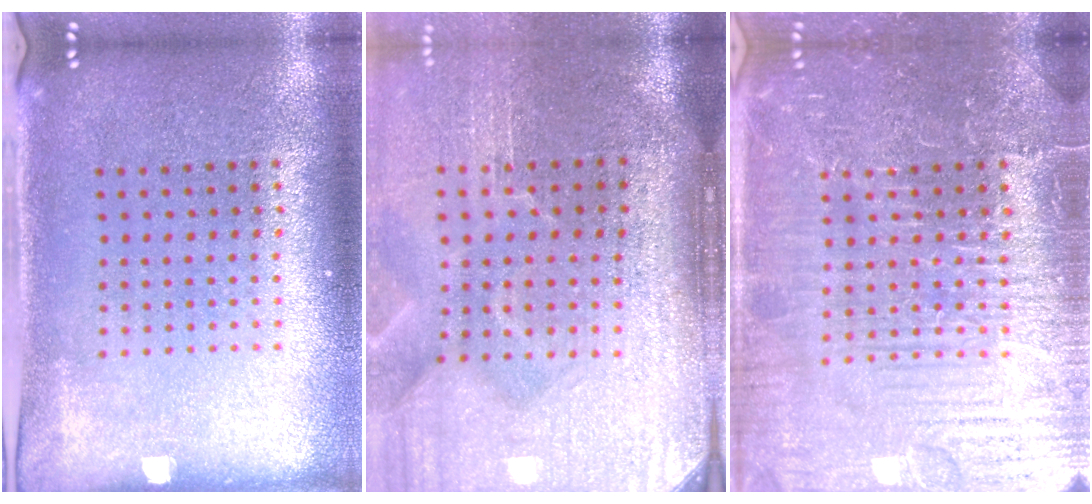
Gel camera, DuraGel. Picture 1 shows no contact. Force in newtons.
{"total": 5.0, "press": 4.2, "slide": 2.6}
{"total": 6.0, "press": 5.9, "slide": 0.7}